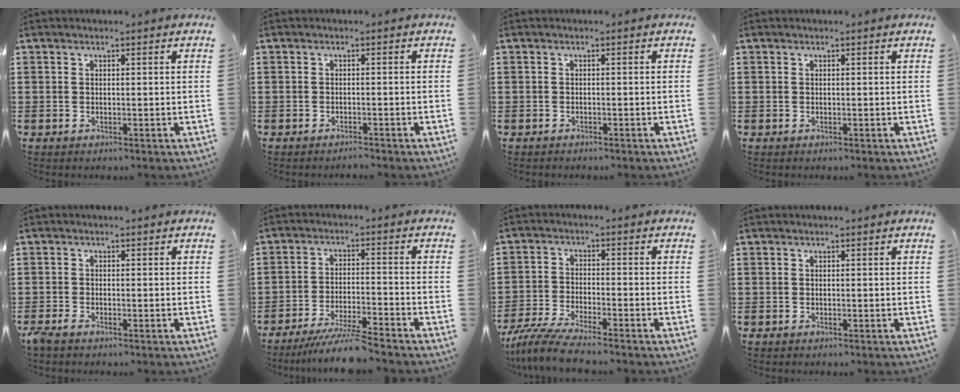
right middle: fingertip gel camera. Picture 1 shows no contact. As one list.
[{"total": 0.7, "force": [-0.7, 0.0, 0.1], "torque": [-0.004, -0.001, -0.015]}, {"total": 0.6, "force": [-0.5, -0.1, 0.0], "torque": [-0.001, -0.003, -0.011]}, {"total": 0.0}, {"total": 1.4, "force": [-1.1, 0.2, 0.8], "torque": [-0.030, -0.009, -0.025]}, {"total": 6.8, "force": [-6.1, -0.4, 3.0], "torque": [-0.055, -0.013, -0.113]}, {"total": 6.3, "force": [-5.7, -0.1, 2.6], "torque": [-0.067, -0.018, -0.112]}, {"total": 0.0}]